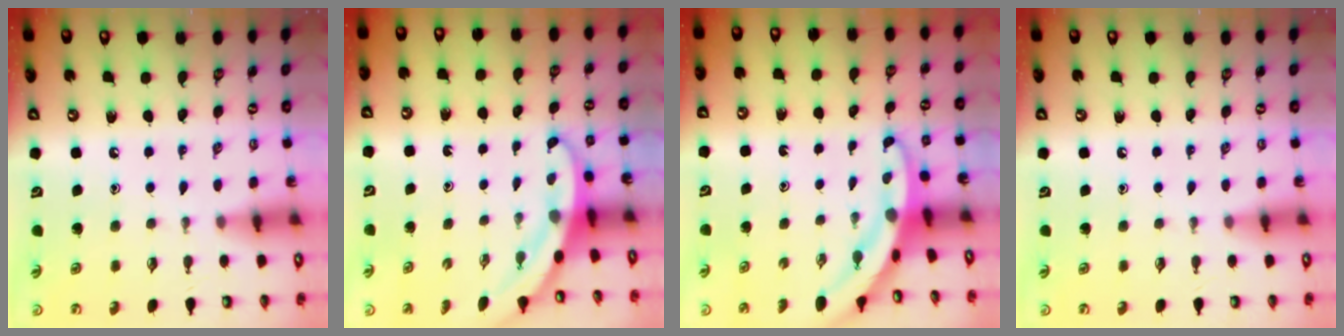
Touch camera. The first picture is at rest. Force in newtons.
{"total": 3.1, "press": 3.1, "slide": 0.2}
{"total": 3.1, "press": 3.1, "slide": 0.3}
{"total": 0.0}